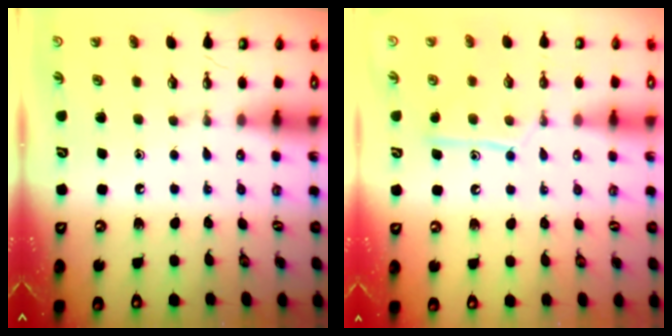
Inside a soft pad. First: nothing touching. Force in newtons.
{"total": 10.9, "press": 10.9, "slide": 0.9}